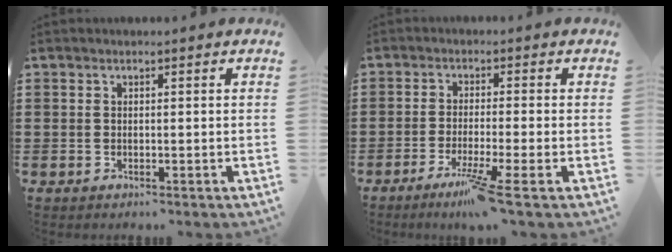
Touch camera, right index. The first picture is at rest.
{"total": 5.3, "force": [-3.2, -0.8, 4.2], "torque": [-0.086, -0.023, -0.060]}